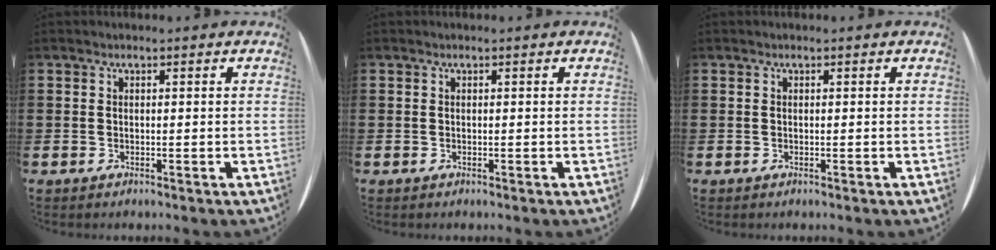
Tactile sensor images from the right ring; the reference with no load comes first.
{"total": 0.0}
{"total": 0.0}